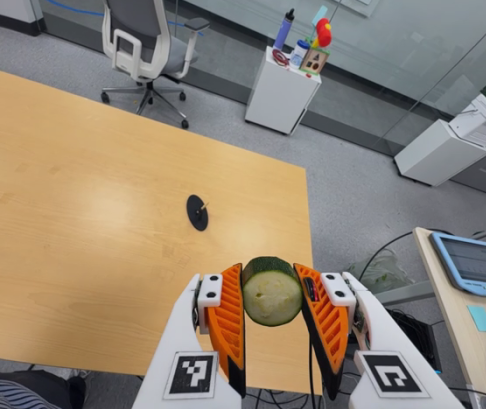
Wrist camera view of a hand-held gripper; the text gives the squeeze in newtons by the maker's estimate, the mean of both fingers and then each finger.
{"total": 11.4, "left": 11.8, "right": 11.0}